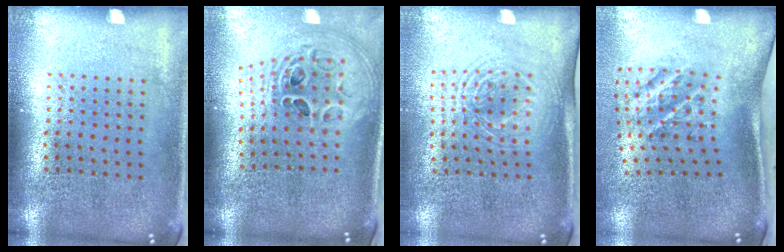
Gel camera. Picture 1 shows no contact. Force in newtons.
{"total": 1.8, "press": 1.5, "slide": 1.0}
{"total": 1.7, "press": 1.4, "slide": 1.0}
{"total": 2.3, "press": 1.3, "slide": 1.9}